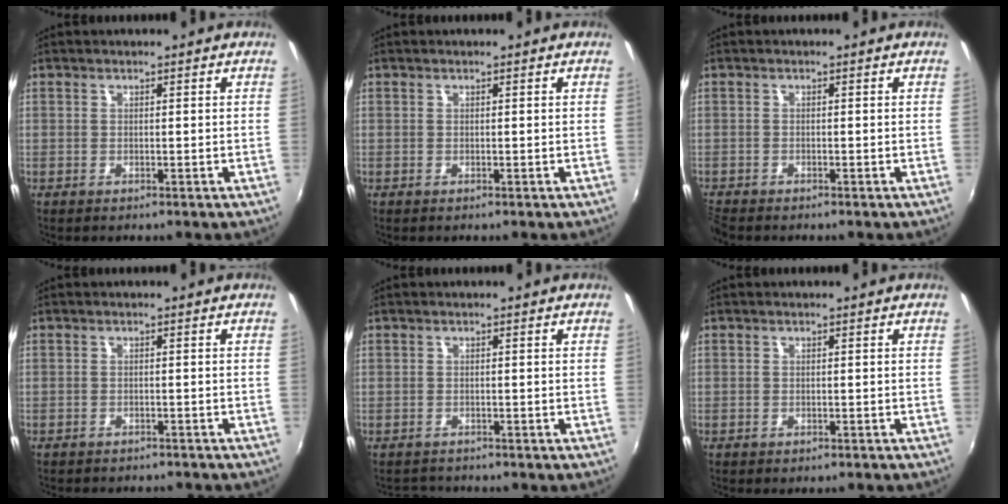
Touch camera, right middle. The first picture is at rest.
{"total": 0.0}
{"total": 2.4, "force": [-2.3, 0.5, 0.5], "torque": [-0.019, -0.015, -0.049]}
{"total": 4.7, "force": [-4.2, 1.4, 1.4], "torque": [-0.039, -0.008, -0.060]}
{"total": 2.2, "force": [-2.0, 0.8, -0.2], "torque": [-0.006, 0.002, -0.037]}
{"total": 1.1, "force": [-0.9, 0.6, 0.3], "torque": [-0.010, -0.001, -0.012]}